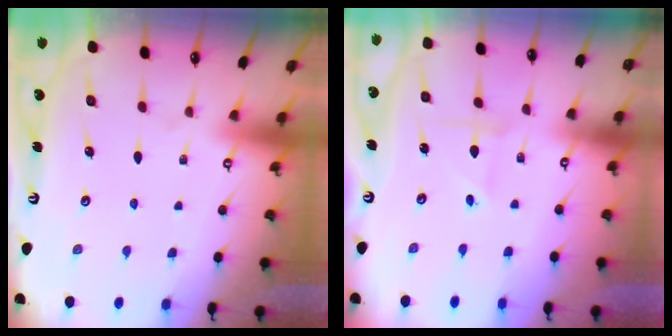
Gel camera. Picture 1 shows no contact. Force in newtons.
{"total": 1.4, "press": 1.4, "slide": 0.1}